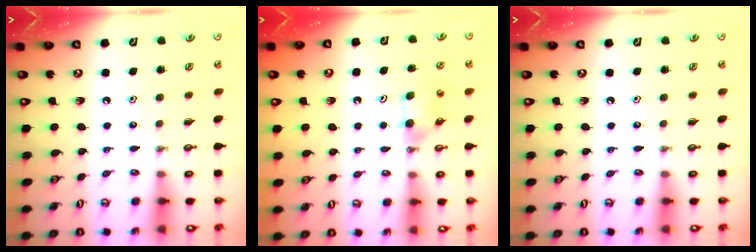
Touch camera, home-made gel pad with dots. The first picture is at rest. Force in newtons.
{"total": 4.1, "press": 3.7, "slide": 1.6}
{"total": 0.0}